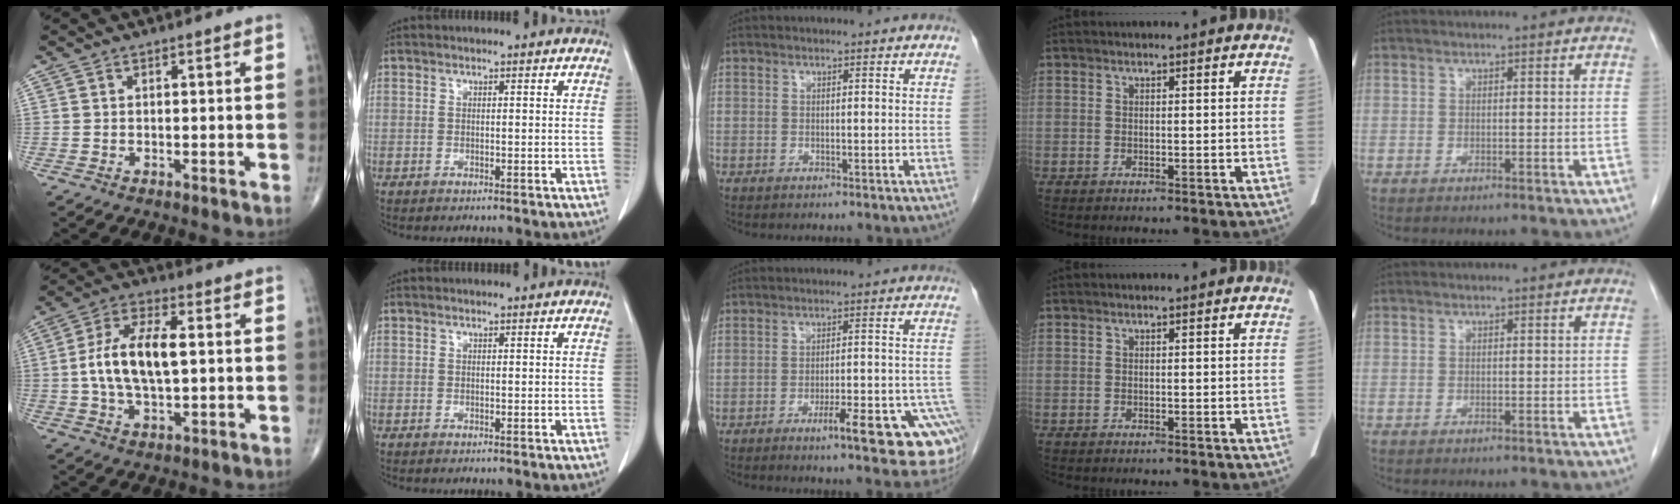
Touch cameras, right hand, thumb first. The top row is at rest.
{"thumb": {"total": 12.8, "force": [0.5, 6.2, 11.2], "torque": [-0.220, 0.014, 0.007]}, "middle": {"total": 14.5, "force": [-7.9, 2.4, 12.0], "torque": [-0.061, 0.018, -0.098]}}